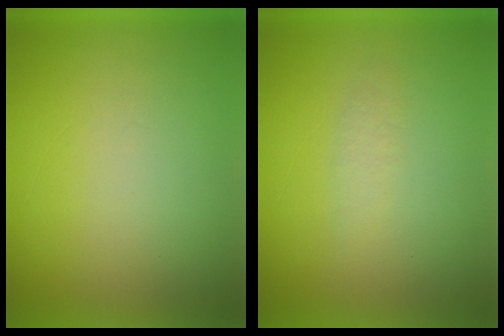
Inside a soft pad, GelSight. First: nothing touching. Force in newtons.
{"total": 1.3}